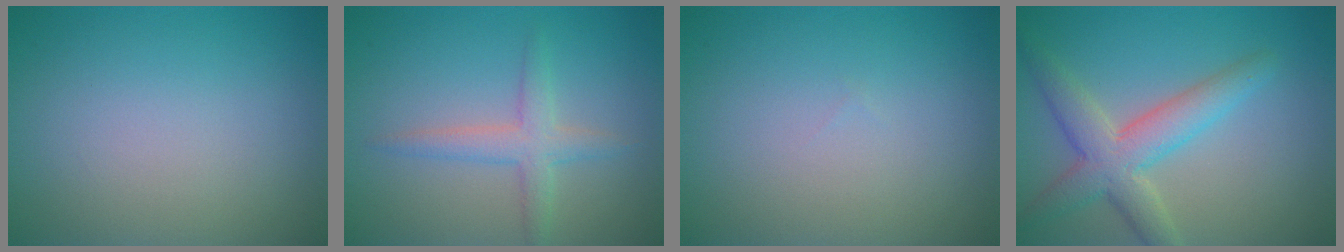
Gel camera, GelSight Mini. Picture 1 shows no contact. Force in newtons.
{"total": 2.4, "press": 2.4, "slide": 0.1}
{"total": 0.0}
{"total": 4.9, "press": 4.9, "slide": 0.4}